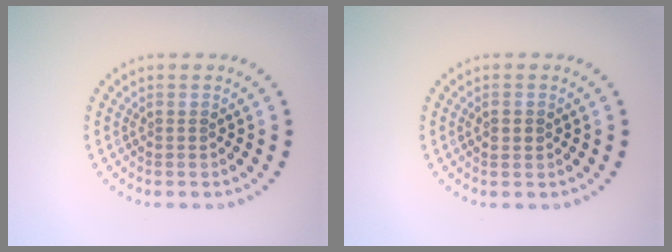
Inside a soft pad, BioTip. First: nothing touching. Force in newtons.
{"total": 1.5, "press": 1.5, "slide": 0.1}